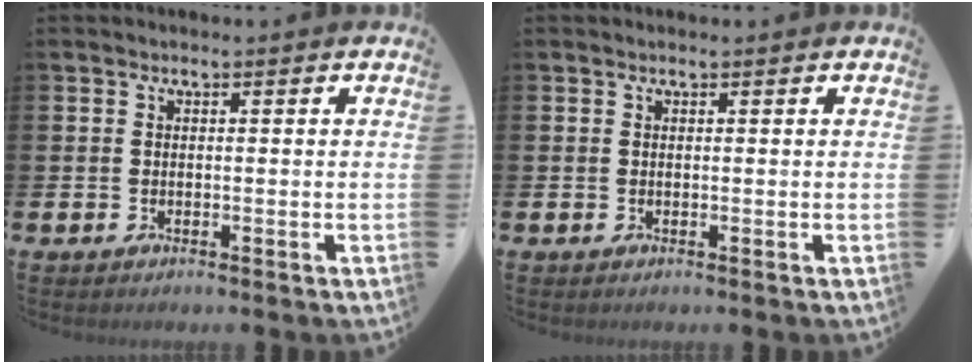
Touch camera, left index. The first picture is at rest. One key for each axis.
{"total": 0.0}